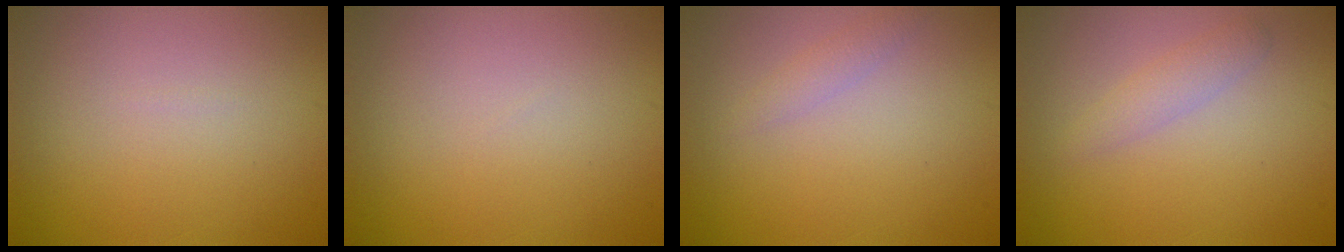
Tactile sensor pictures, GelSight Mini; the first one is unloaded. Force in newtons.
{"total": 0.0}
{"total": 1.1, "press": 1.1, "slide": 0.0}
{"total": 1.6, "press": 1.6, "slide": 0.1}